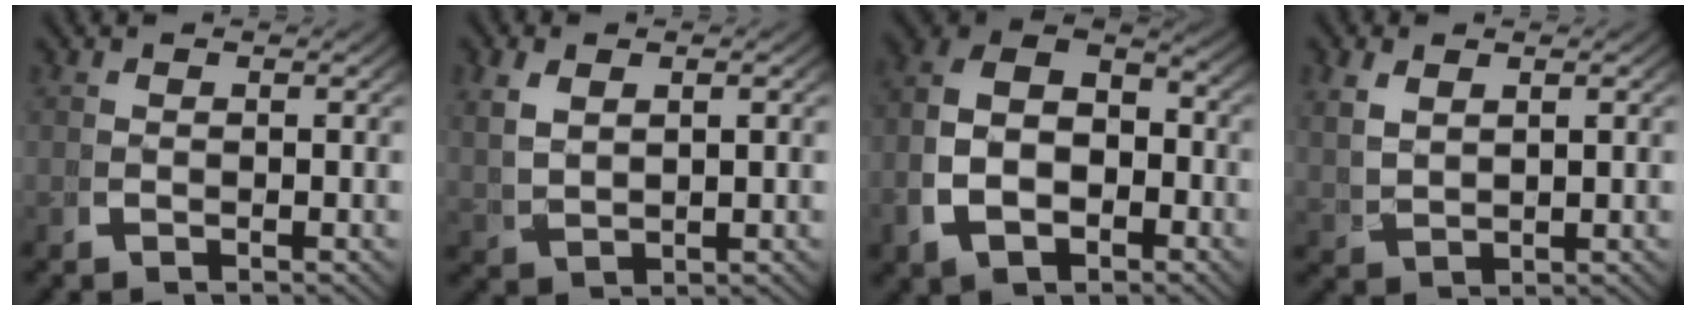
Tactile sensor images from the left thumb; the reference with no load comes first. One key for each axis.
{"total": 3.0, "fx": 1.5, "fy": 1.6, "fz": 2.0, "tx": -0.049, "ty": -0.003, "tz": 0.044}
{"total": 11.2, "fx": 0.0, "fy": 8.3, "fz": 7.5, "tx": -0.141, "ty": -0.013, "tz": 0.000}
{"total": 2.7, "fx": 1.6, "fy": 1.3, "fz": 1.6, "tx": -0.040, "ty": -0.002, "tz": 0.046}